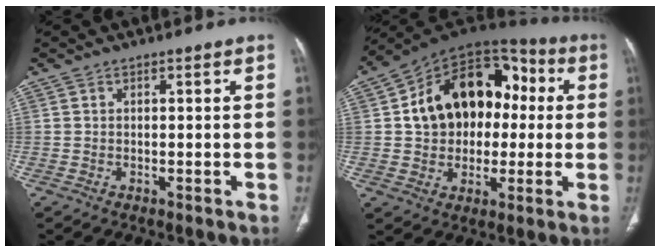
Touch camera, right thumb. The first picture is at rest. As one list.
[{"total": 21.5, "force": [2.1, 15.5, 14.8], "torque": [-0.196, 0.041, 0.034]}]